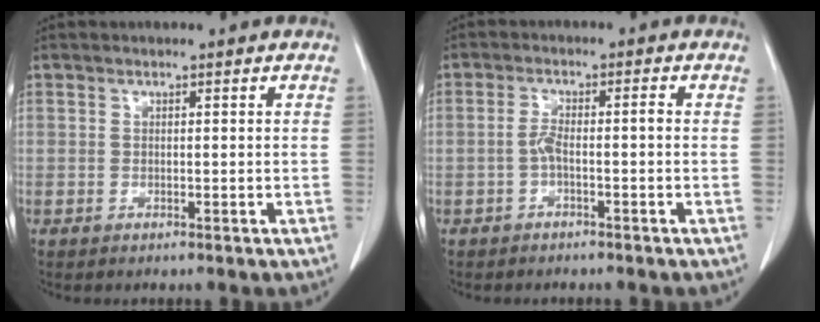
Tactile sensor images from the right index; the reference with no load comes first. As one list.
[{"total": 2.8, "force": [-1.0, 0.4, 2.6], "torque": [-0.053, 0.009, -0.019]}]